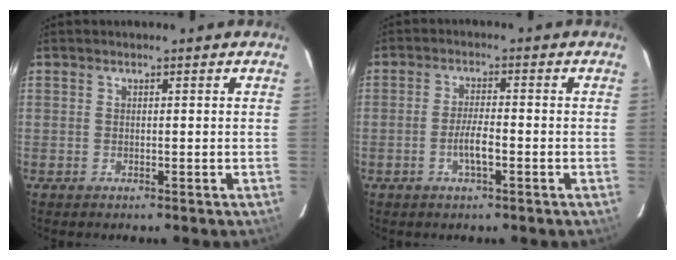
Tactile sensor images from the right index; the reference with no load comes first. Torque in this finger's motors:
{"motor_torque": [1.13, -0.33, 0.56, 0.13]}